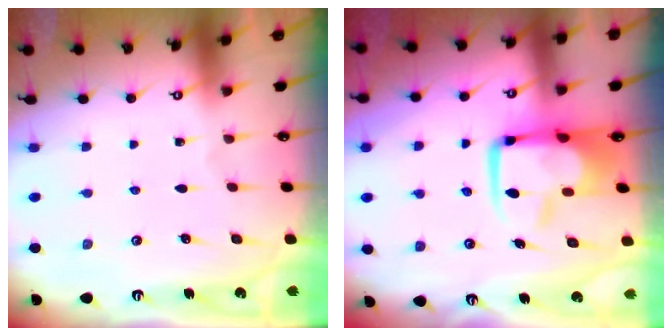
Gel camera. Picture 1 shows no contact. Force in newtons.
{"total": 11.4, "press": 11.2, "slide": 2.1}